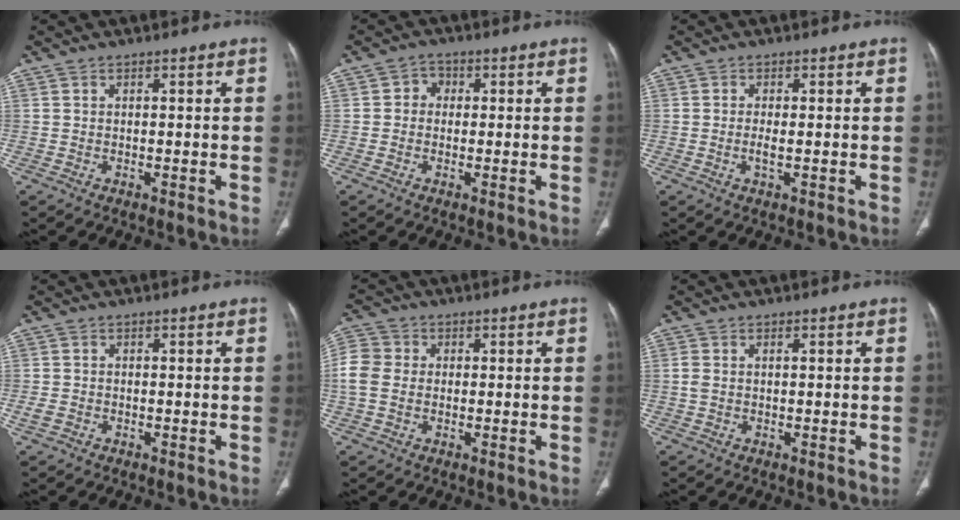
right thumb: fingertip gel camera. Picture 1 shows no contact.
{"total": 2.9, "force": [0.1, 2.6, 1.2], "torque": [0.002, 0.009, -0.006]}
{"total": 1.8, "force": [-0.3, 0.5, 1.7], "torque": [-0.040, -0.003, -0.005]}
{"total": 1.8, "force": [-0.7, 1.4, 0.9], "torque": [-0.023, 0.003, -0.012]}
{"total": 7.6, "force": [-0.1, 6.2, 4.3], "torque": [-0.094, 0.017, -0.006]}
{"total": 1.5, "force": [0.0, 1.0, 1.2], "torque": [-0.043, 0.008, 0.000]}